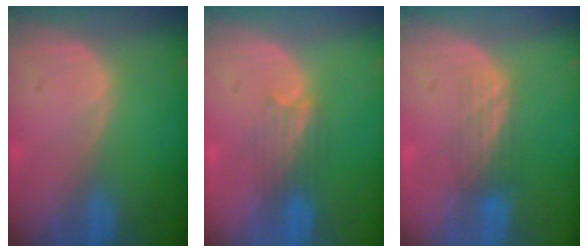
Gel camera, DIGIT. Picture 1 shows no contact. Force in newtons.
{"total": 3.3, "press": 3.2, "slide": 0.6}
{"total": 3.3, "press": 3.0, "slide": 1.5}